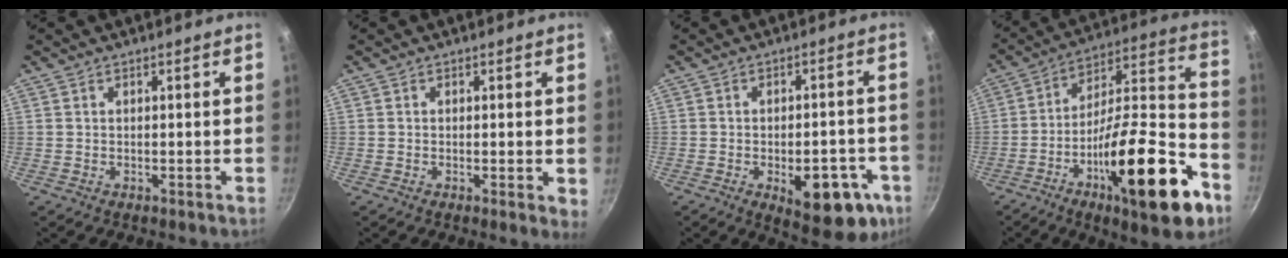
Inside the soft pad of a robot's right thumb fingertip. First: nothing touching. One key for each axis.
{"total": 1.4, "fx": -0.1, "fy": 0.3, "fz": 1.3, "tx": -0.020, "ty": -0.003, "tz": -0.004}
{"total": 15.1, "fx": -5.5, "fy": 7.2, "fz": 12.1, "tx": -0.116, "ty": 0.013, "tz": -0.062}
{"total": 28.3, "fx": -12.7, "fy": 8.8, "fz": 23.7, "tx": -0.319, "ty": 0.069, "tz": -0.207}